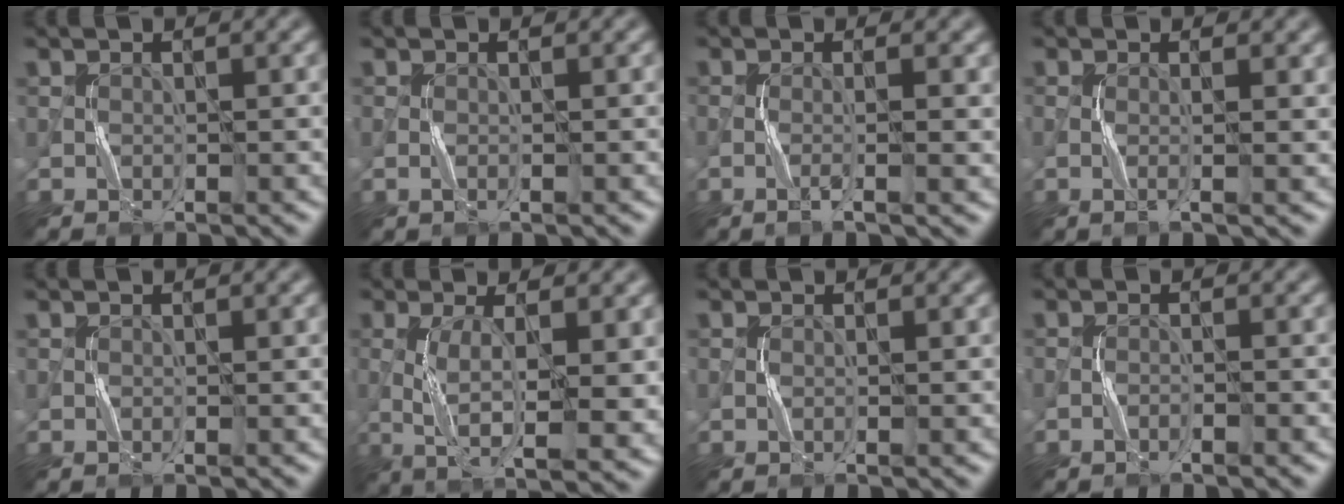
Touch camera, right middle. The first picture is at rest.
{"total": 0.6, "force": [-0.1, 0.1, 0.6], "torque": [-0.017, 0.000, -0.002]}
{"total": 2.9, "force": [-0.3, 0.9, 2.8], "torque": [-0.039, 0.003, -0.013]}
{"total": 2.3, "force": [0.2, 0.8, 2.1], "torque": [-0.027, 0.007, -0.012]}
{"total": 0.0}
{"total": 7.5, "force": [-0.7, 2.0, 7.2], "torque": [-0.137, -0.007, -0.006]}
{"total": 0.5, "force": [0.0, 0.0, 0.5], "torque": [-0.013, -0.001, -0.002]}
{"total": 1.4, "force": [-1.0, 0.2, 1.1], "torque": [-0.021, 0.009, -0.019]}